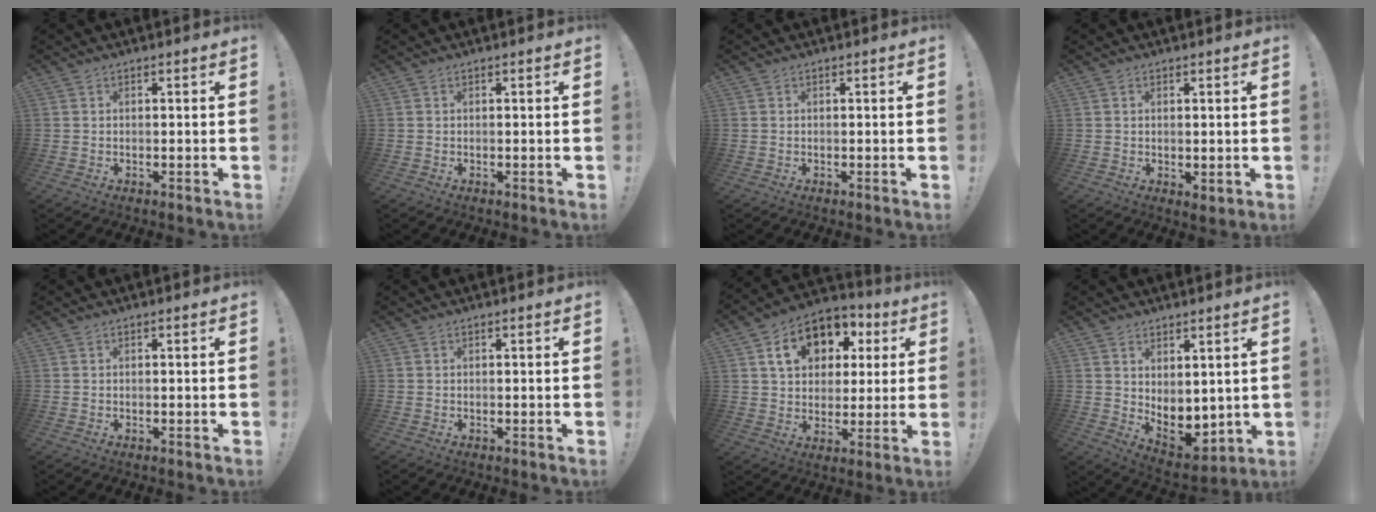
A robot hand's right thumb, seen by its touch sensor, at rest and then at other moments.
{"total": 0.0}
{"total": 0.0}
{"total": 1.5, "force": [0.6, 0.8, 1.1], "torque": [-0.017, 0.000, 0.012]}
{"total": 0.0}
{"total": 0.0}
{"total": 14.6, "force": [5.9, 10.9, 7.8], "torque": [-0.119, -0.016, 0.113]}
{"total": 6.3, "force": [1.8, 4.8, 3.6], "torque": [-0.032, -0.035, 0.046]}